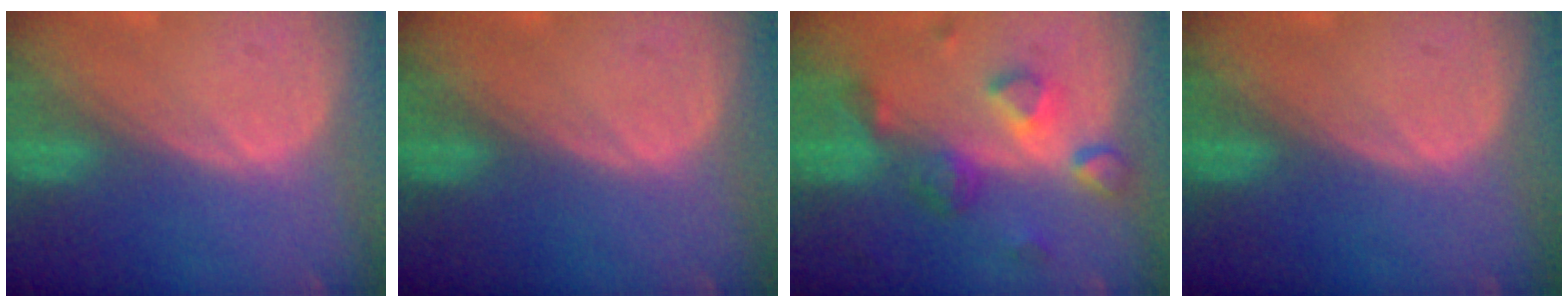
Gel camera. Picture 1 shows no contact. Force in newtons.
{"total": 0.0}
{"total": 7.7, "press": 6.9, "slide": 3.4}
{"total": 0.0}